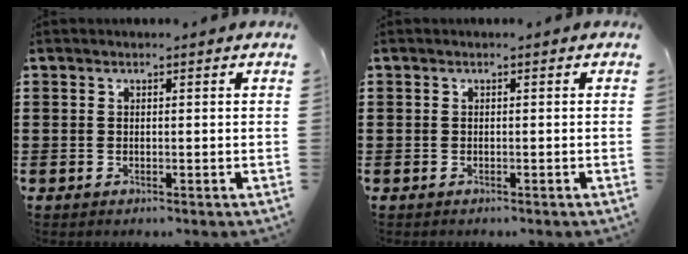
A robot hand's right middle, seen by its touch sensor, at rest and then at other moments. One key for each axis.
{"total": 0.6, "fx": -0.5, "fy": 0.4, "fz": -0.1, "tx": 0.001, "ty": 0.004, "tz": -0.011}